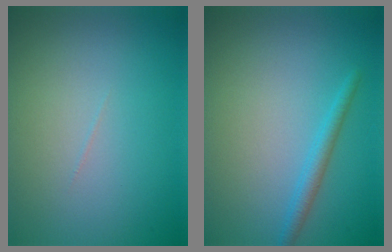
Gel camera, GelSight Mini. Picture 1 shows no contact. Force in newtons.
{"total": 1.8, "press": 1.8, "slide": 0.1}